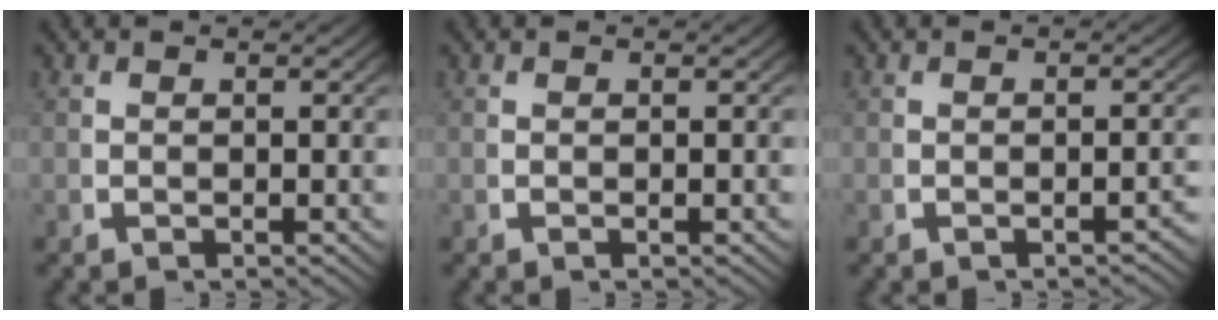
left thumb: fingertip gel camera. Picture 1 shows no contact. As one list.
[{"total": 0.0}, {"total": 1.3, "force": [-1.0, 0.1, 0.8], "torque": [-0.016, 0.004, -0.014]}]